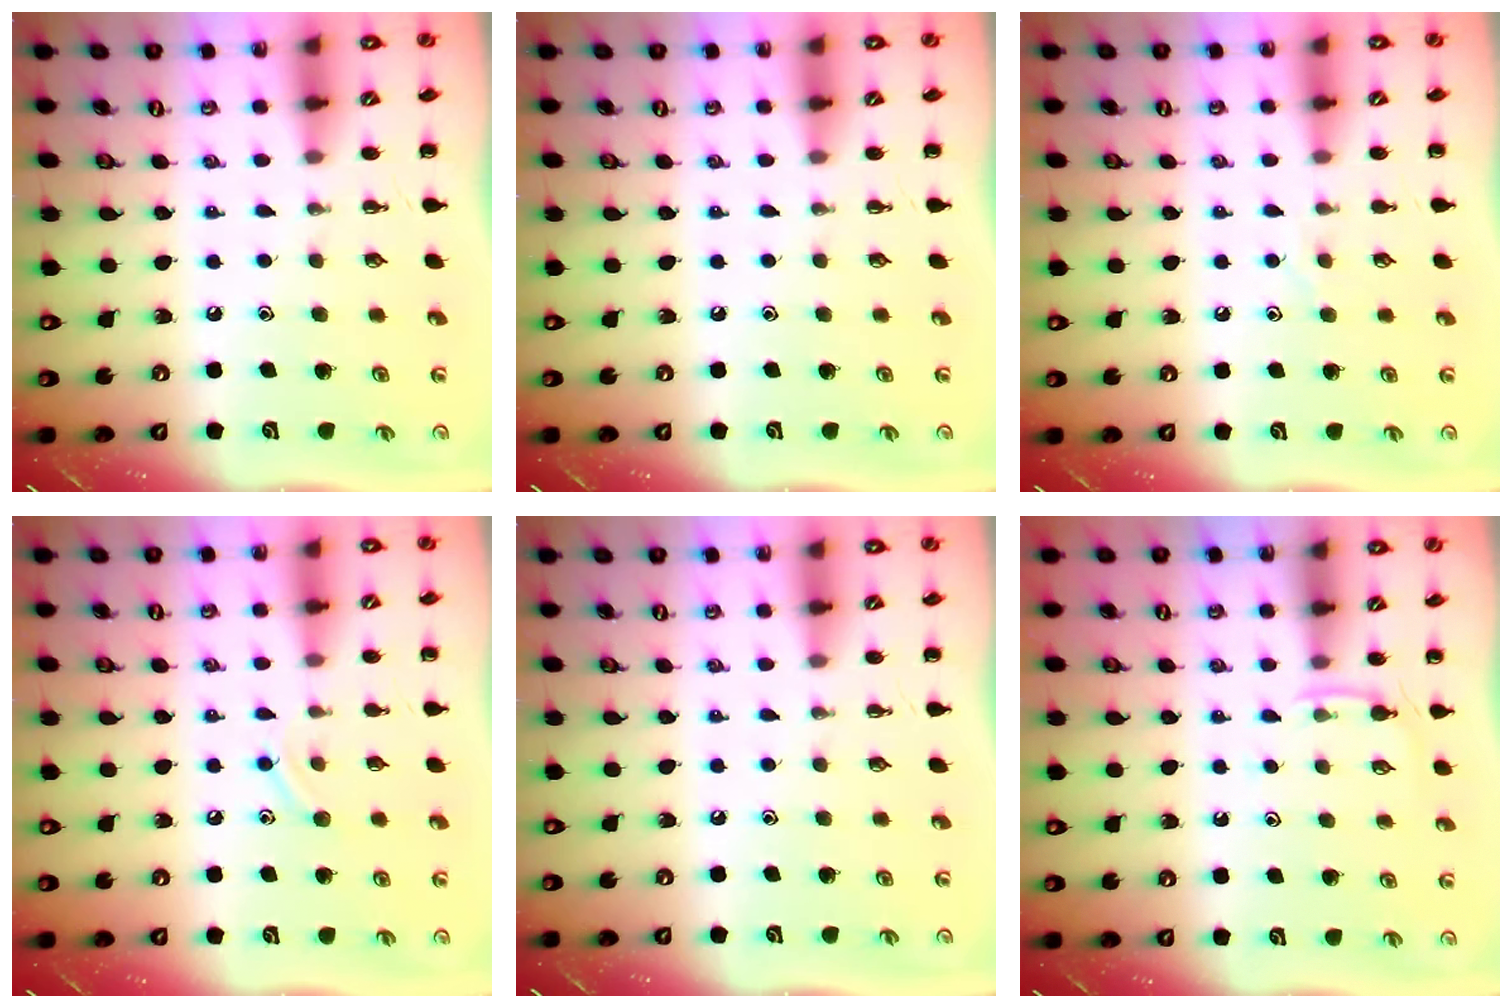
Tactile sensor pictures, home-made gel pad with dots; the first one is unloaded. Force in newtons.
{"total": 0.0}
{"total": 4.8, "press": 4.6, "slide": 1.0}
{"total": 8.4, "press": 8.3, "slide": 1.6}
{"total": 0.0}
{"total": 4.0, "press": 3.8, "slide": 1.3}